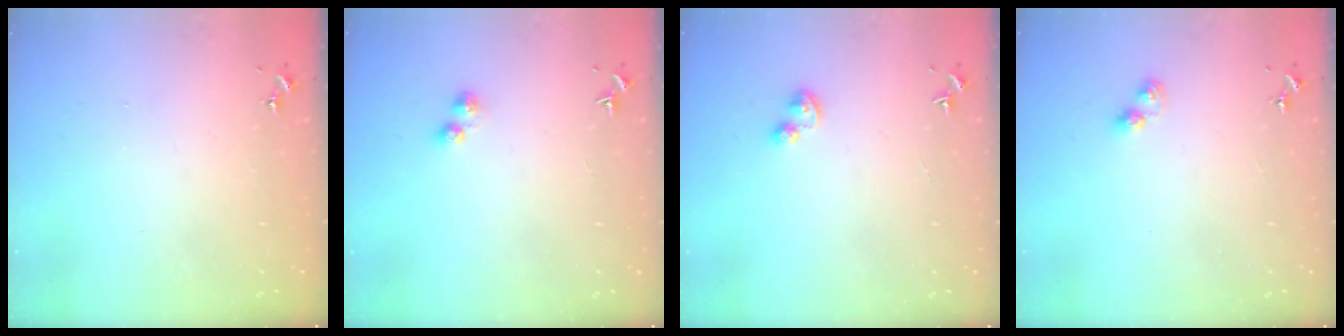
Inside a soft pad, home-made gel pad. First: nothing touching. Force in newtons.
{"total": 3.9, "press": 3.9, "slide": 0.5}
{"total": 3.8, "press": 3.8, "slide": 0.5}
{"total": 3.5, "press": 3.5, "slide": 0.4}